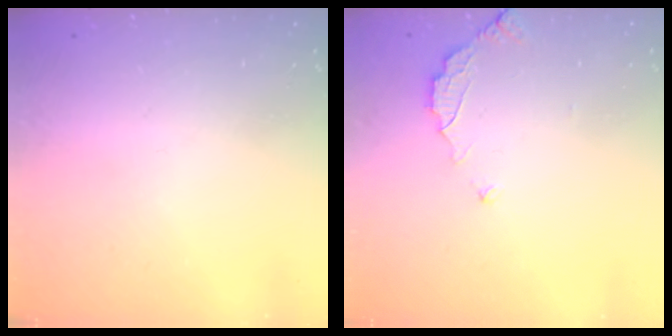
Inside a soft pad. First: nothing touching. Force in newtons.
{"total": 3.0, "press": 3.0, "slide": 0.3}